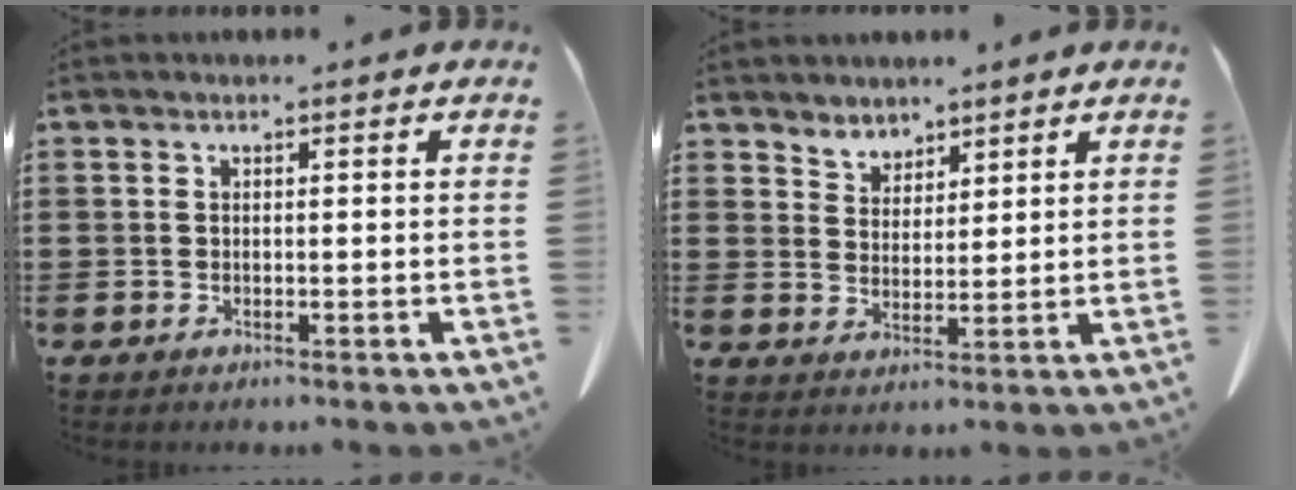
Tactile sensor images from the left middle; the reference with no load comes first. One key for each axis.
{"total": 3.6, "fx": 3.3, "fy": 1.3, "fz": -0.3, "tx": -0.008, "ty": -0.008, "tz": 0.065}